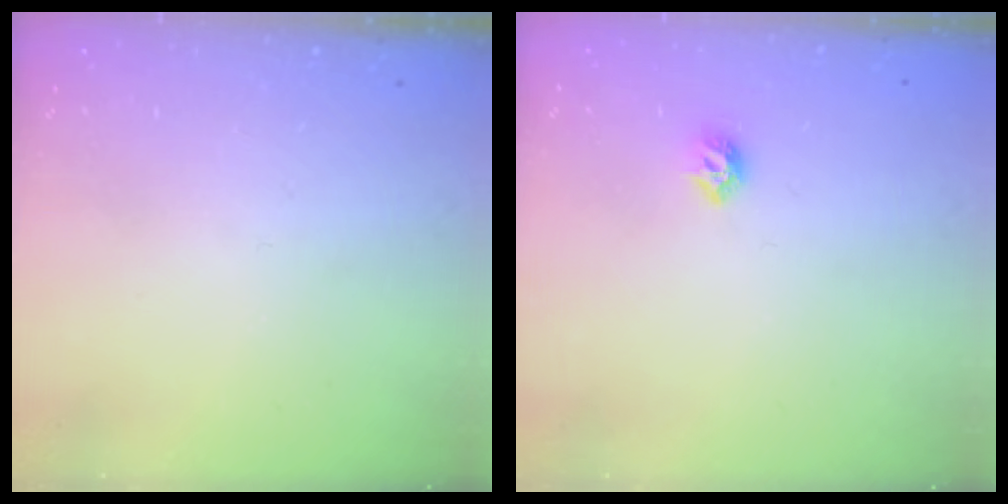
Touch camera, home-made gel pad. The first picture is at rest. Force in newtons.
{"total": 5.5, "press": 5.4, "slide": 1.2}